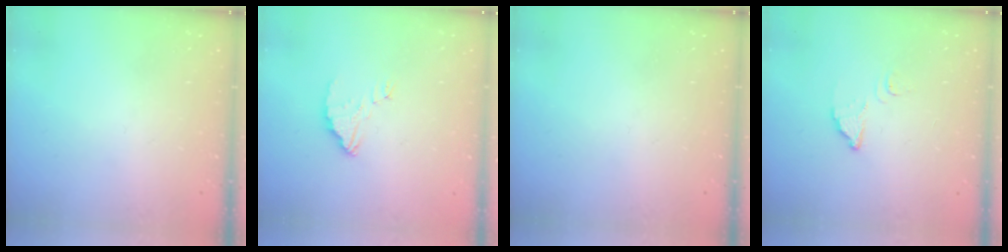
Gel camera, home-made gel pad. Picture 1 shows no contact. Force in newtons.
{"total": 2.9, "press": 2.9, "slide": 0.2}
{"total": 0.0}
{"total": 2.7, "press": 2.7, "slide": 0.3}